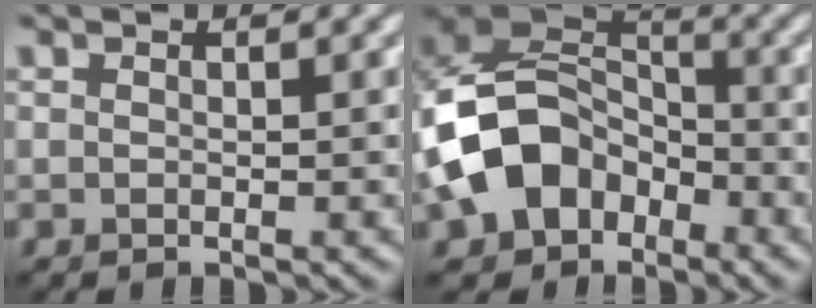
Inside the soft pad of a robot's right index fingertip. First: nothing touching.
{"total": 9.7, "force": [-3.2, 7.3, 5.5], "torque": [-0.106, -0.001, -0.074]}